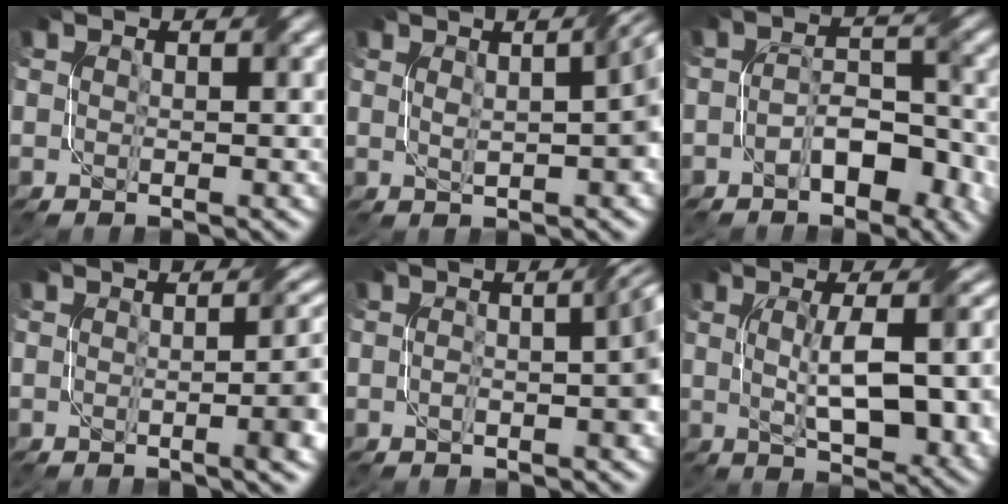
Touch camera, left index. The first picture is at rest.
{"total": 5.2, "force": [0.9, 1.6, 4.8], "torque": [-0.048, 0.013, 0.014]}
{"total": 4.4, "force": [-2.2, 2.2, 3.1], "torque": [-0.047, 0.010, -0.035]}
{"total": 5.1, "force": [-0.7, 1.5, 4.9], "torque": [-0.046, 0.005, -0.010]}
{"total": 3.6, "force": [-0.6, 0.9, 3.4], "torque": [-0.048, 0.010, -0.012]}
{"total": 9.5, "force": [0.0, 3.2, 9.0], "torque": [-0.130, -0.002, 0.010]}